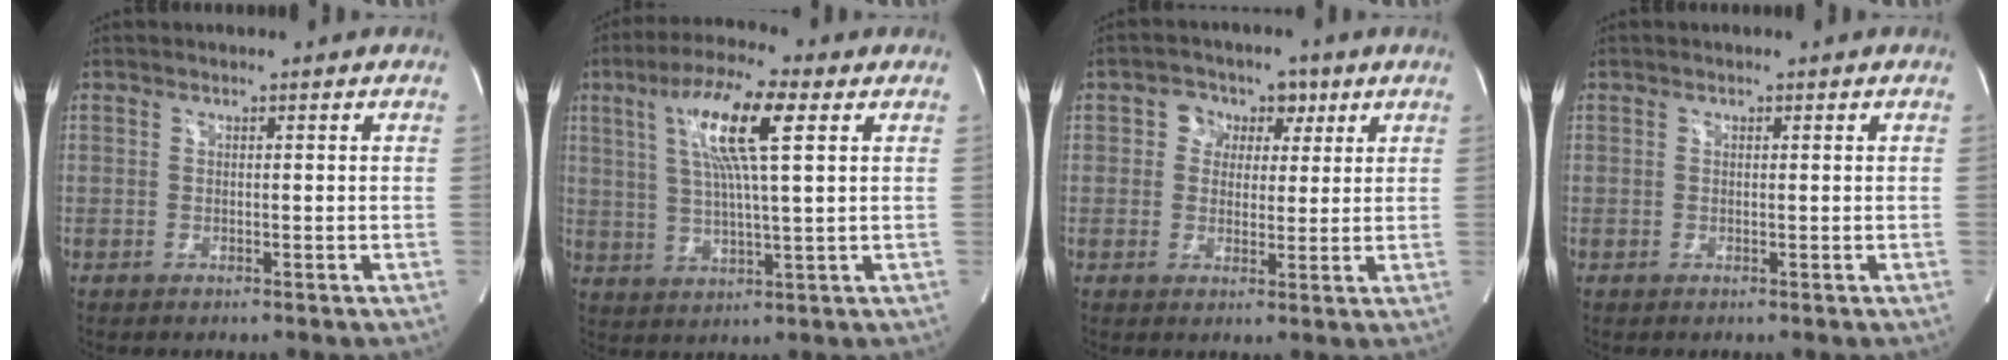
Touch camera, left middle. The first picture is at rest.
{"total": 12.0, "force": [4.3, 0.8, 11.2], "torque": [-0.214, 0.016, 0.075]}
{"total": 5.1, "force": [1.7, 4.5, 1.8], "torque": [-0.021, 0.024, 0.026]}
{"total": 0.0}